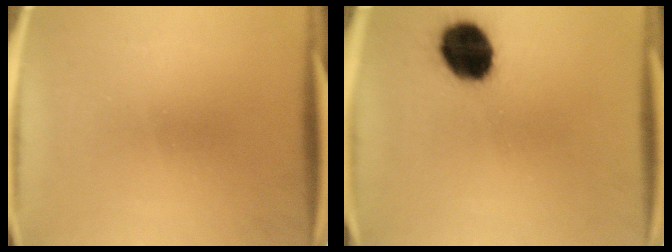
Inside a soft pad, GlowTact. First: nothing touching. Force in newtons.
{"total": 14.4}